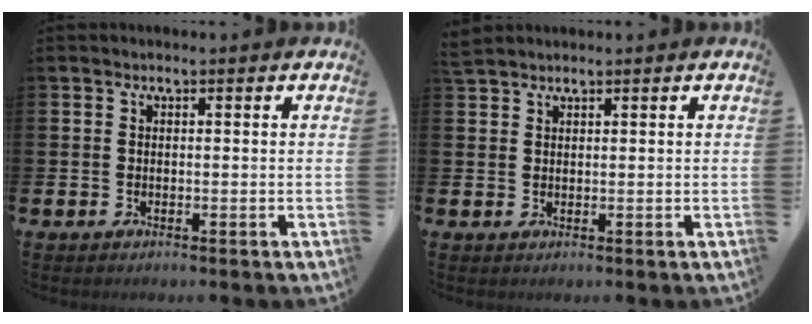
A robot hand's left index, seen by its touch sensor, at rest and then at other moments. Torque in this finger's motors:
{"motor_torque": [0.09, 0.03, 0.22, 0.03]}